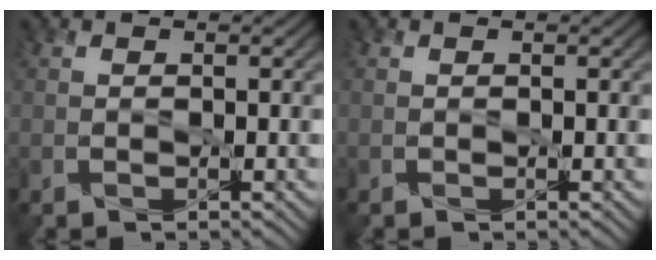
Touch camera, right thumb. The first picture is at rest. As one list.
[{"total": 0.0}]